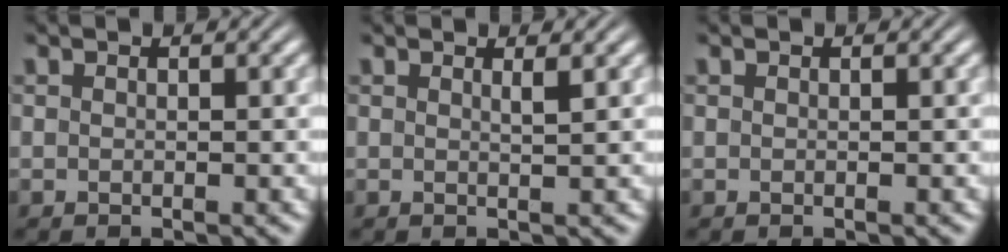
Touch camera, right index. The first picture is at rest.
{"total": 0.8, "force": [0.5, -0.4, 0.5], "torque": [-0.008, -0.008, 0.012]}
{"total": 0.0}